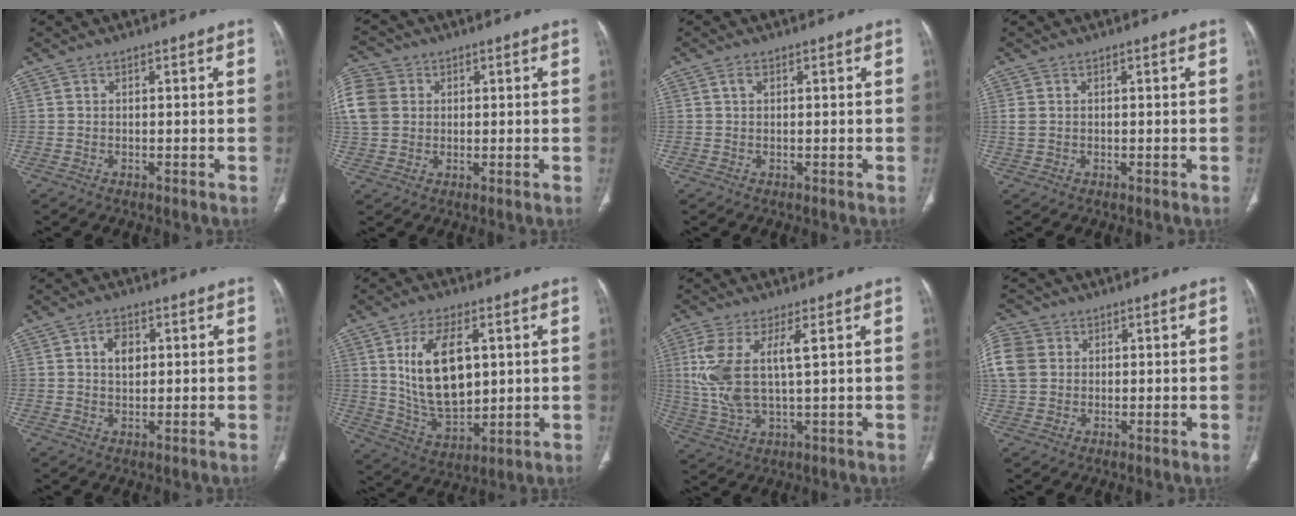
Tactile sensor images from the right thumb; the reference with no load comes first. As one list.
[{"total": 15.8, "force": [3.5, 13.3, 7.8], "torque": [-0.215, 0.037, 0.072]}, {"total": 1.2, "force": [0.5, 0.7, 0.8], "torque": [-0.015, 0.004, 0.009]}, {"total": 1.6, "force": [0.2, 1.2, 1.0], "torque": [-0.031, 0.005, 0.007]}, {"total": 4.5, "force": [1.2, 3.1, 3.1], "torque": [-0.035, -0.003, 0.020]}, {"total": 15.6, "force": [3.6, 8.6, 12.5], "torque": [-0.205, -0.019, 0.080]}, {"total": 11.4, "force": [2.5, 4.1, 10.3], "torque": [-0.244, -0.011, 0.057]}, {"total": 14.2, "force": [3.1, 12.0, 7.0], "torque": [-0.193, 0.031, 0.062]}]